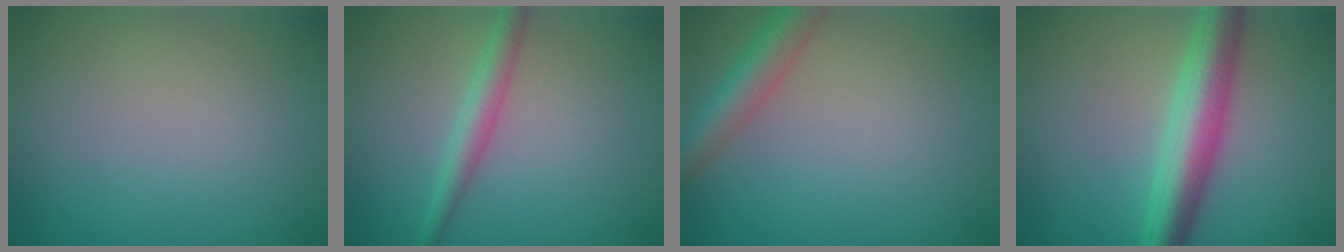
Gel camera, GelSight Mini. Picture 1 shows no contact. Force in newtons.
{"total": 2.6, "press": 2.6, "slide": 0.1}
{"total": 4.0, "press": 4.0, "slide": 0.2}
{"total": 6.3, "press": 6.3, "slide": 0.1}